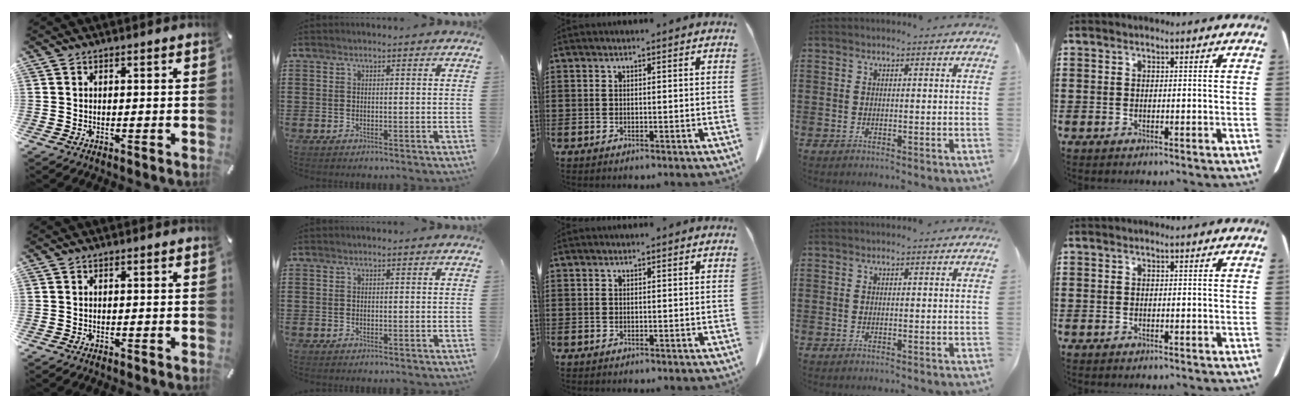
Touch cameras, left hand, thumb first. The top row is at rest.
{}